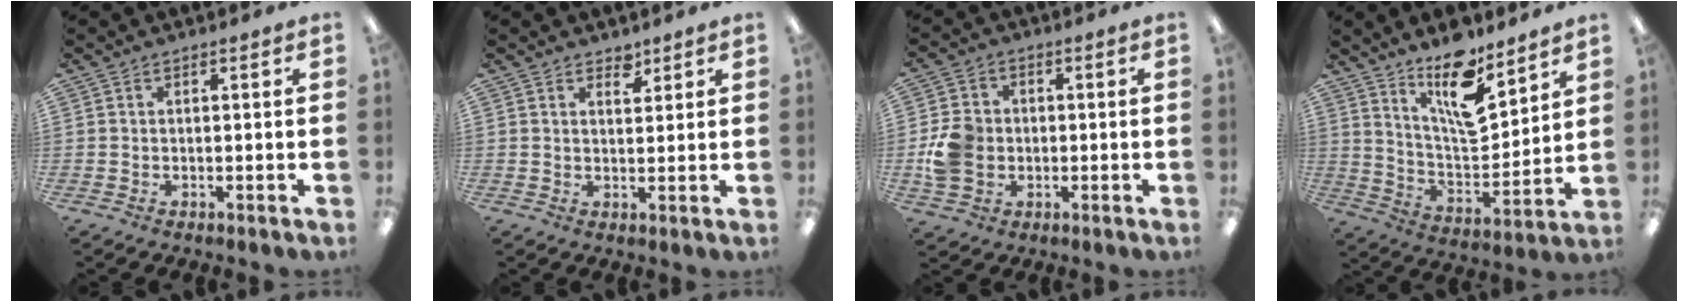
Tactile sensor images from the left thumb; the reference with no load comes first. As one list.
[{"total": 2.9, "force": [2.4, 1.3, 0.9], "torque": [0.003, -0.015, 0.039]}, {"total": 8.3, "force": [-0.9, 7.1, 4.3], "torque": [-0.083, 0.013, -0.014]}, {"total": 15.5, "force": [11.2, 5.2, 9.3], "torque": [-0.145, -0.079, 0.189]}]